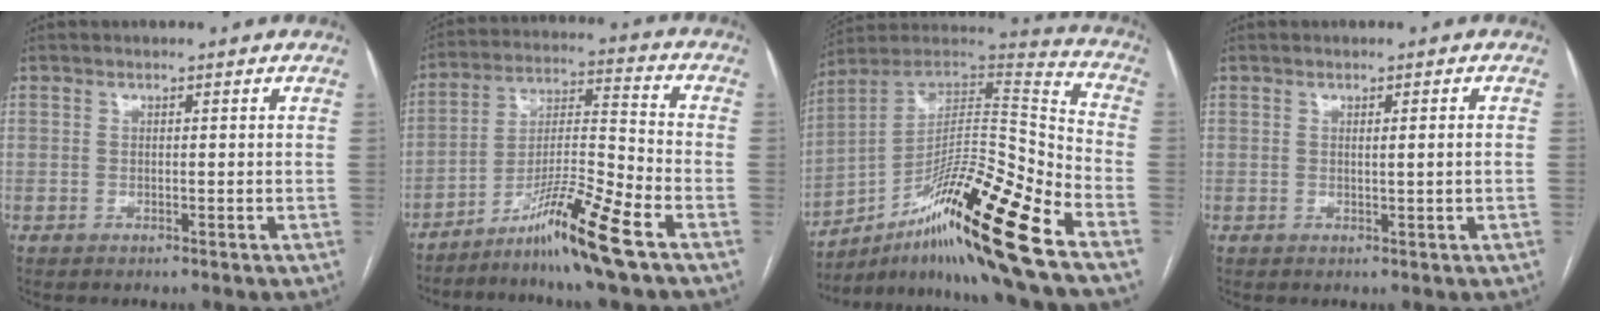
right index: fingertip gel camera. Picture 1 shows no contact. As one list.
[{"total": 12.2, "force": [-8.1, -1.0, 9.0], "torque": [-0.170, -0.015, -0.147]}, {"total": 22.9, "force": [-14.0, 0.2, 18.1], "torque": [-0.284, 0.005, -0.241]}, {"total": 1.5, "force": [0.1, -0.2, 1.5], "torque": [-0.025, 0.000, 0.002]}]